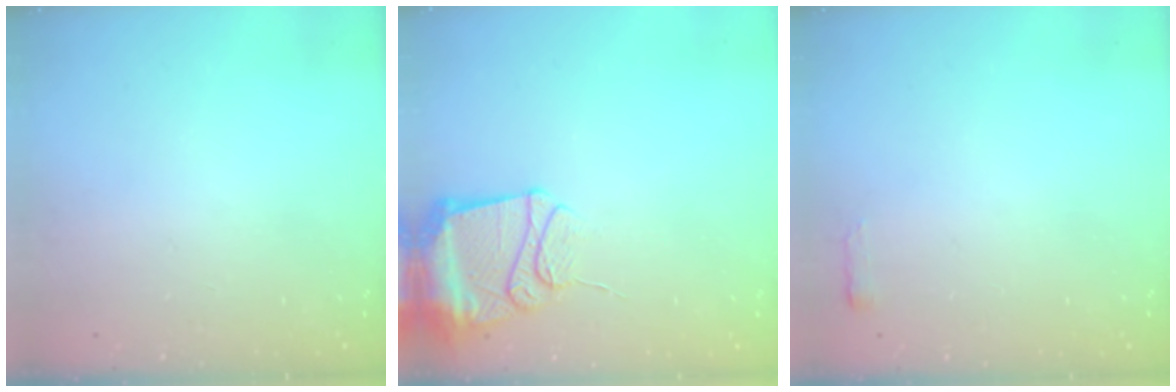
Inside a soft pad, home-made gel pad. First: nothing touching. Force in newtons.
{"total": 12.8, "press": 12.8, "slide": 1.1}
{"total": 2.4, "press": 2.4, "slide": 0.4}